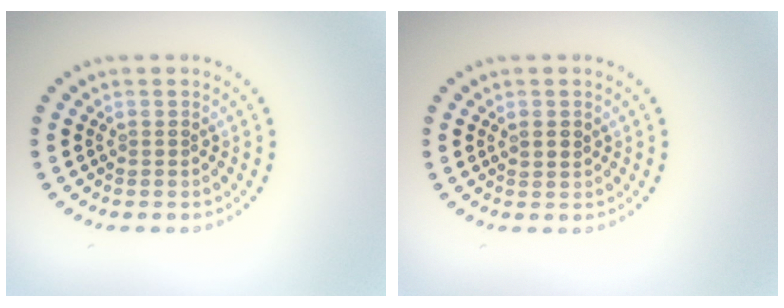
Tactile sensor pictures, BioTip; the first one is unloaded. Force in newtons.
{"total": 1.0, "press": 1.0, "slide": 0.4}